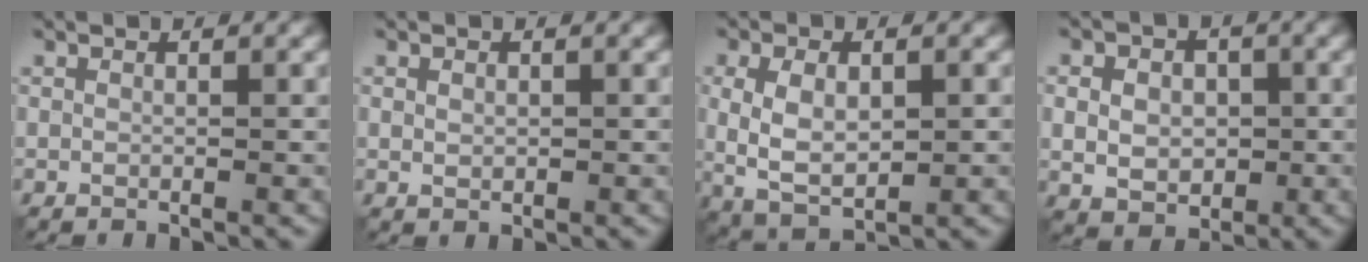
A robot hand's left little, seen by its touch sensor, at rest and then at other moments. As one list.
[{"total": 1.0, "force": [0.1, 0.7, 0.6], "torque": [-0.011, -0.001, 0.004]}, {"total": 5.7, "force": [-0.2, 3.2, 4.7], "torque": [-0.101, -0.003, 0.002]}, {"total": 5.1, "force": [0.1, 4.0, 3.1], "torque": [-0.045, 0.002, -0.005]}]